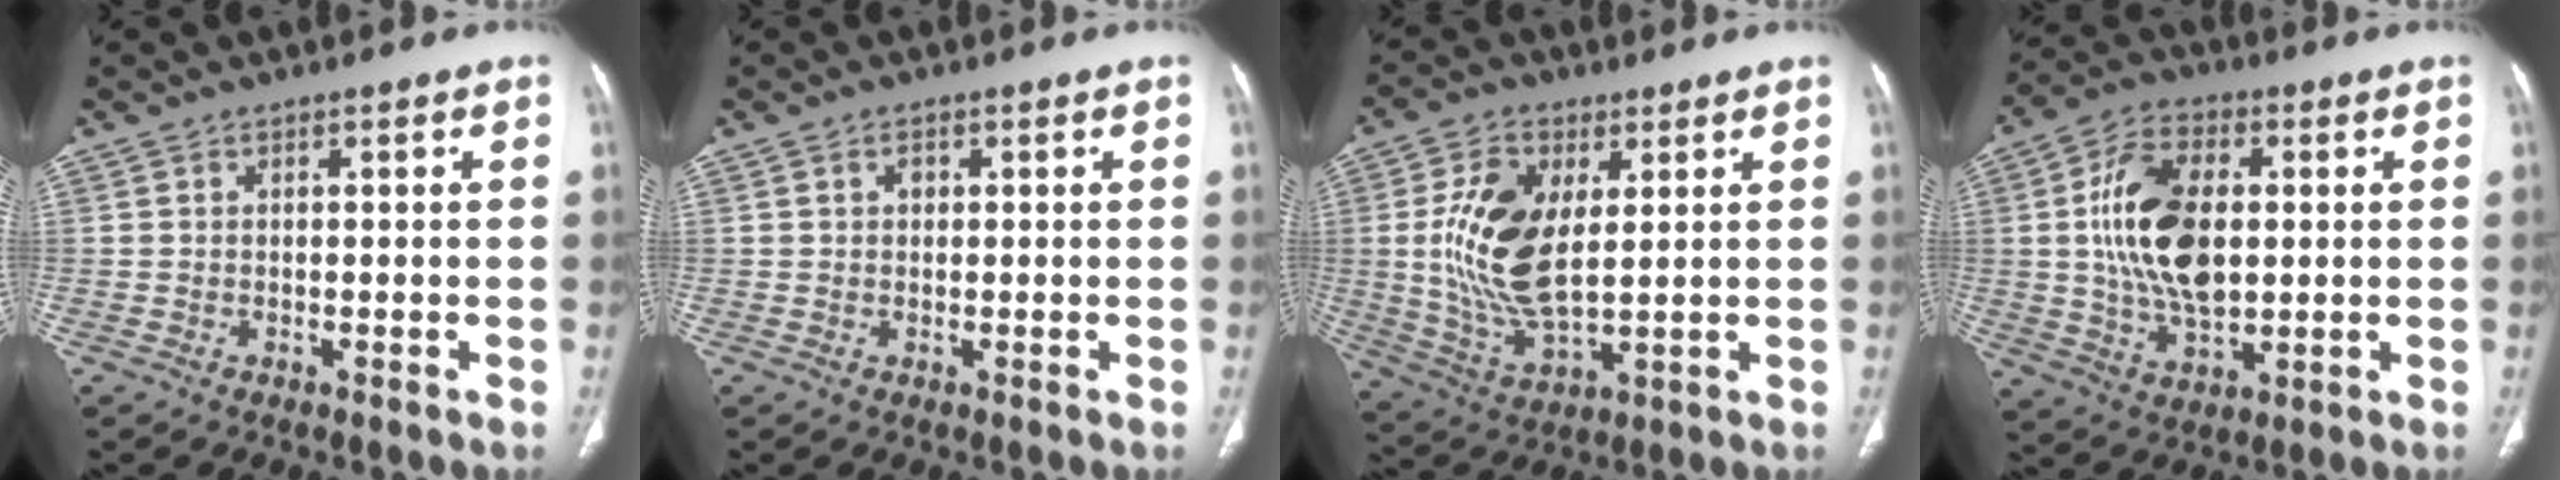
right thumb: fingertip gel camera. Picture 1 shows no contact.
{"total": 1.2, "force": [0.4, 0.9, 0.7], "torque": [-0.008, 0.001, 0.006]}
{"total": 14.7, "force": [2.5, 7.5, 12.4], "torque": [-0.241, -0.014, 0.056]}
{"total": 16.0, "force": [1.7, 9.3, 12.9], "torque": [-0.227, 0.004, 0.033]}